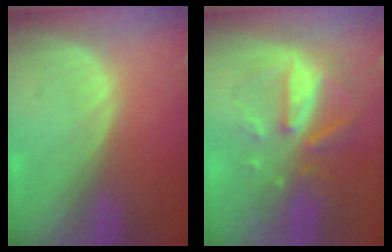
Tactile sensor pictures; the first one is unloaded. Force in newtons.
{"total": 8.0, "press": 7.3, "slide": 3.3}